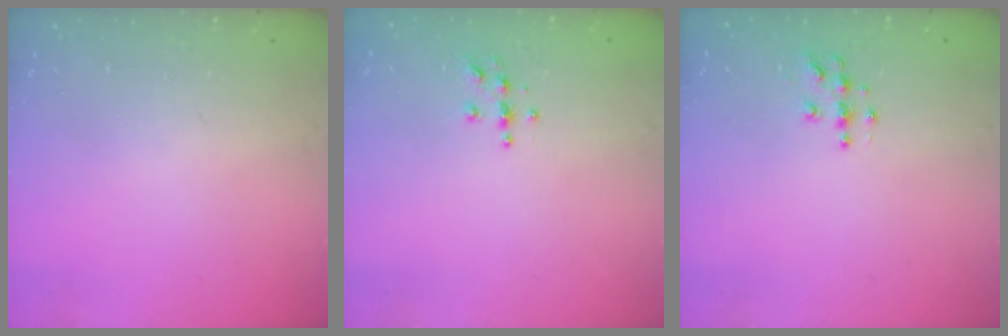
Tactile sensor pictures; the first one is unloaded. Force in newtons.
{"total": 3.9, "press": 3.8, "slide": 0.4}
{"total": 4.3, "press": 4.3, "slide": 0.4}